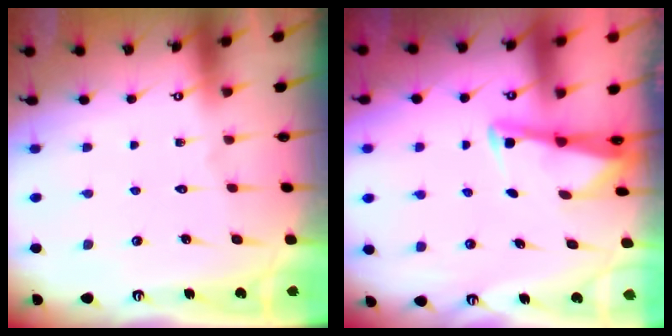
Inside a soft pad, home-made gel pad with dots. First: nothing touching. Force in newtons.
{"total": 2.7, "press": 2.7, "slide": 0.2}